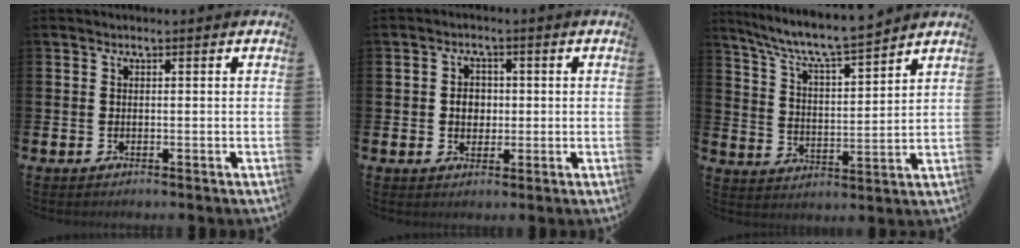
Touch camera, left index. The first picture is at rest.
{"total": 2.9, "force": [0.1, 2.4, 1.6], "torque": [-0.020, 0.003, -0.005]}
{"total": 7.8, "force": [7.3, 0.5, 2.7], "torque": [-0.087, -0.049, 0.127]}